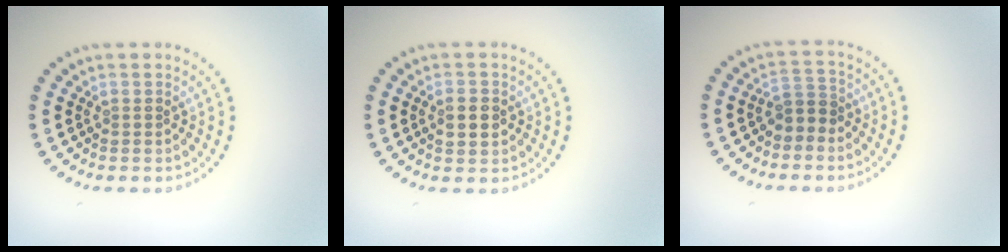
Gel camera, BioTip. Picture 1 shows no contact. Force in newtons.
{"total": 2.7, "press": 2.7, "slide": 0.1}
{"total": 2.0, "press": 1.8, "slide": 1.0}